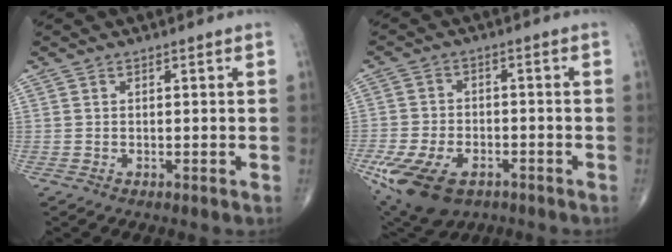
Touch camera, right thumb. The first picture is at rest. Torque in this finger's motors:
{"motor_torque": [1.94, 1.00, 0.85, -1.05, 0.13]}